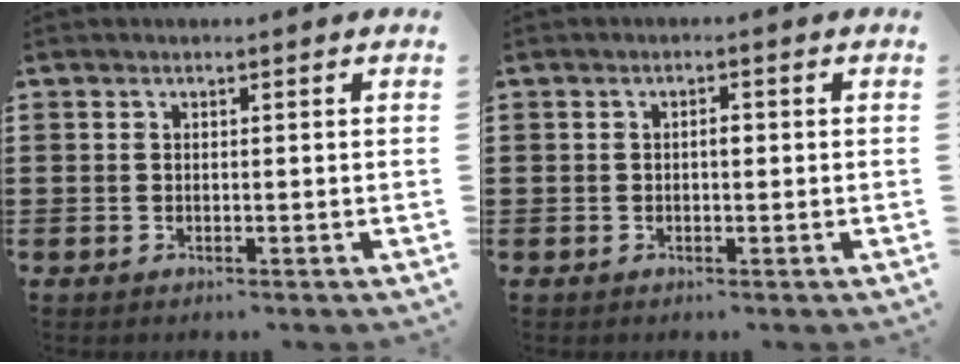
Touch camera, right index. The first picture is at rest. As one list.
[{"total": 1.5, "force": [0.0, 0.6, 1.4], "torque": [-0.026, 0.002, -0.002]}]